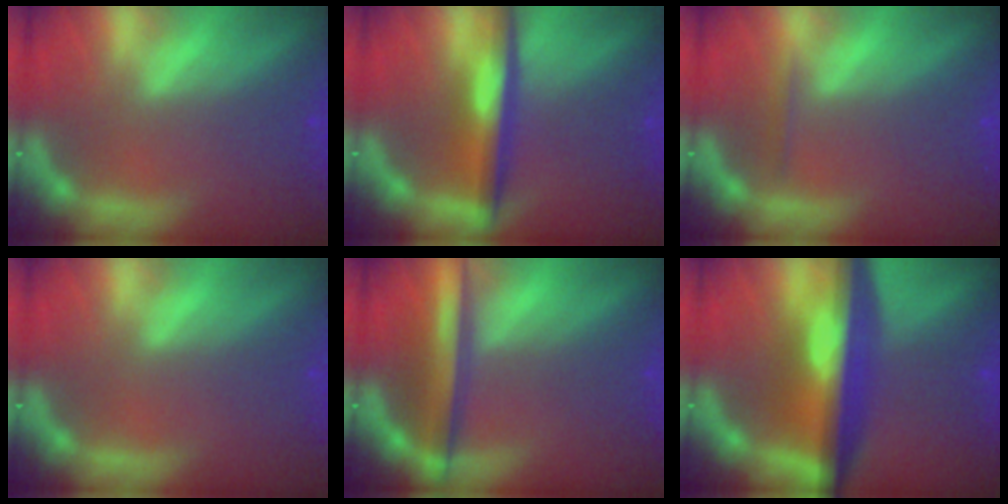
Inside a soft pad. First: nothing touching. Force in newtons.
{"total": 5.0}
{"total": 0.9}
{"total": 0.0}
{"total": 5.5}
{"total": 10.1}